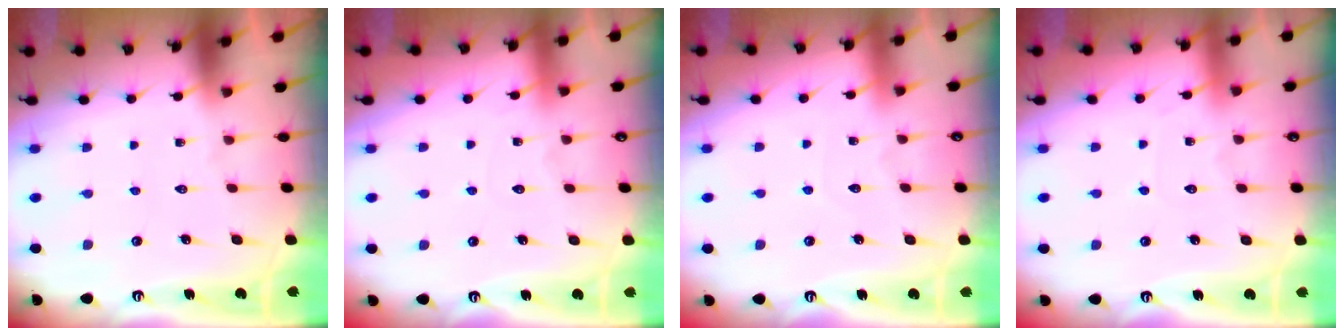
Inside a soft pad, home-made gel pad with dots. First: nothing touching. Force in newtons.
{"total": 4.3, "press": 4.3, "slide": 0.5}
{"total": 2.9, "press": 2.9, "slide": 0.3}
{"total": 2.9, "press": 2.8, "slide": 0.4}